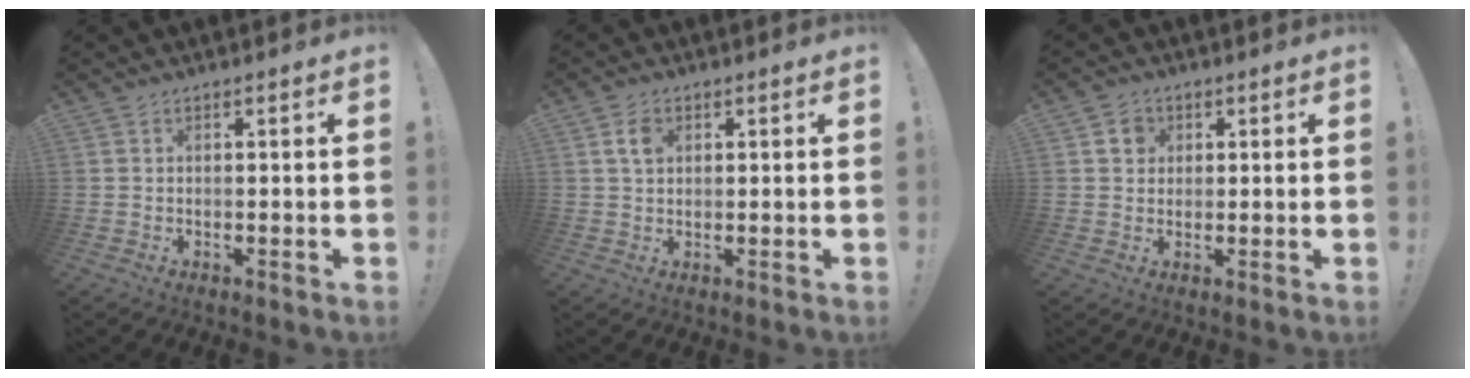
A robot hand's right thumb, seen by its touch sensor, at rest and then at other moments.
{"total": 4.1, "force": [1.5, 2.6, 2.7], "torque": [-0.043, 0.001, 0.026]}
{"total": 4.1, "force": [1.5, 3.6, 1.3], "torque": [-0.013, -0.001, 0.026]}